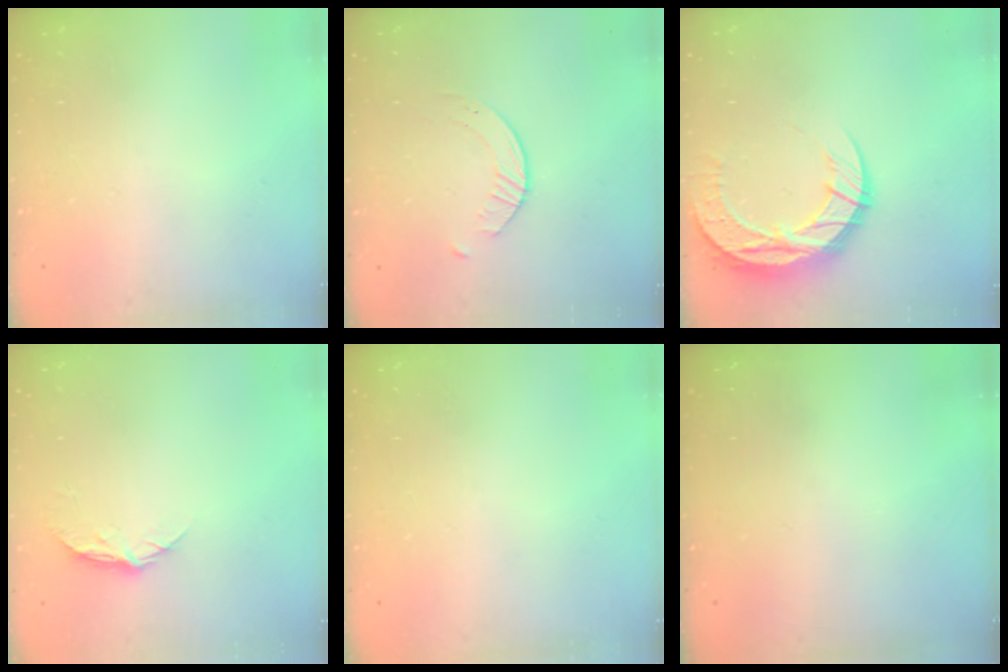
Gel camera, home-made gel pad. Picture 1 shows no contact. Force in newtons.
{"total": 1.6, "press": 1.6, "slide": 0.3}
{"total": 13.1, "press": 13.1, "slide": 0.9}
{"total": 6.7, "press": 6.7, "slide": 0.8}
{"total": 0.0}
{"total": 0.0}